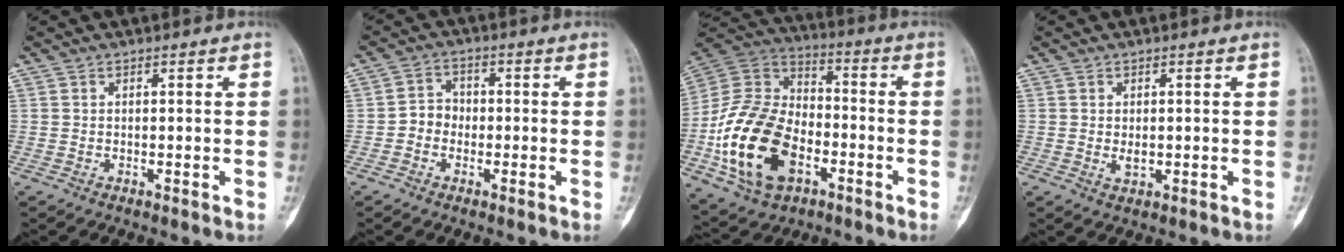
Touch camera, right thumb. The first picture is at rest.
{"total": 4.1, "force": [-1.4, 3.5, 1.6], "torque": [-0.006, 0.018, -0.037]}
{"total": 22.1, "force": [-6.8, 14.2, 15.4], "torque": [-0.279, 0.038, -0.116]}
{"total": 1.9, "force": [0.0, 1.2, 1.5], "torque": [-0.023, -0.004, 0.004]}